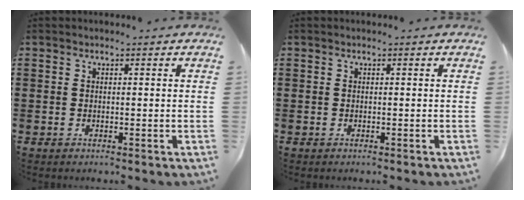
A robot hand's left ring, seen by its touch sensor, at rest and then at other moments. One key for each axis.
{"total": 0.0}